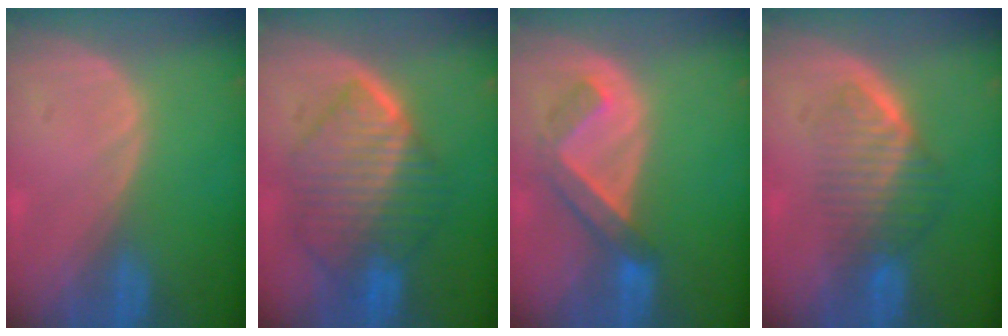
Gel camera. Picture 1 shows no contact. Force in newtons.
{"total": 10.5, "press": 10.4, "slide": 1.0}
{"total": 5.1, "press": 5.1, "slide": 0.6}
{"total": 6.4, "press": 5.9, "slide": 2.6}